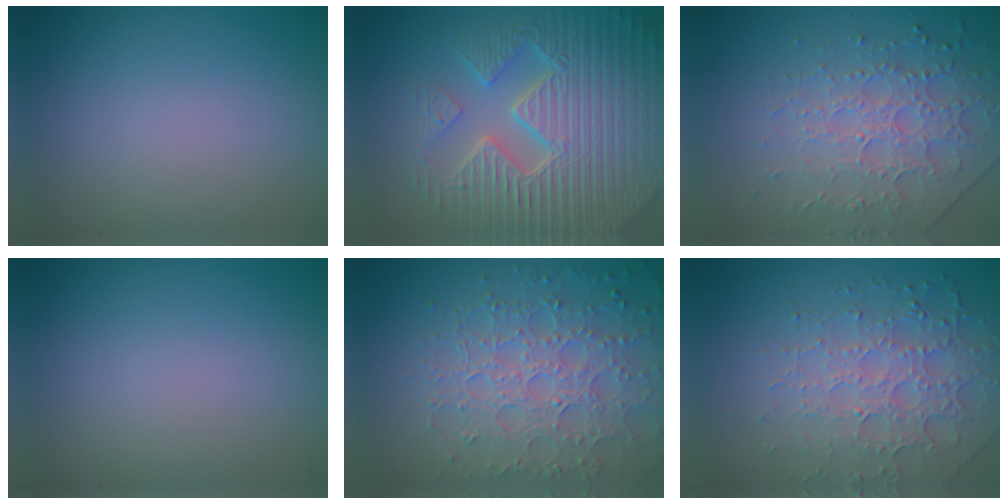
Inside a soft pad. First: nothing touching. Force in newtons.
{"total": 9.5, "press": 6.7, "slide": 6.7}
{"total": 4.2, "press": 4.1, "slide": 0.7}
{"total": 0.0}
{"total": 7.0, "press": 5.5, "slide": 4.4}
{"total": 5.5, "press": 4.5, "slide": 3.3}